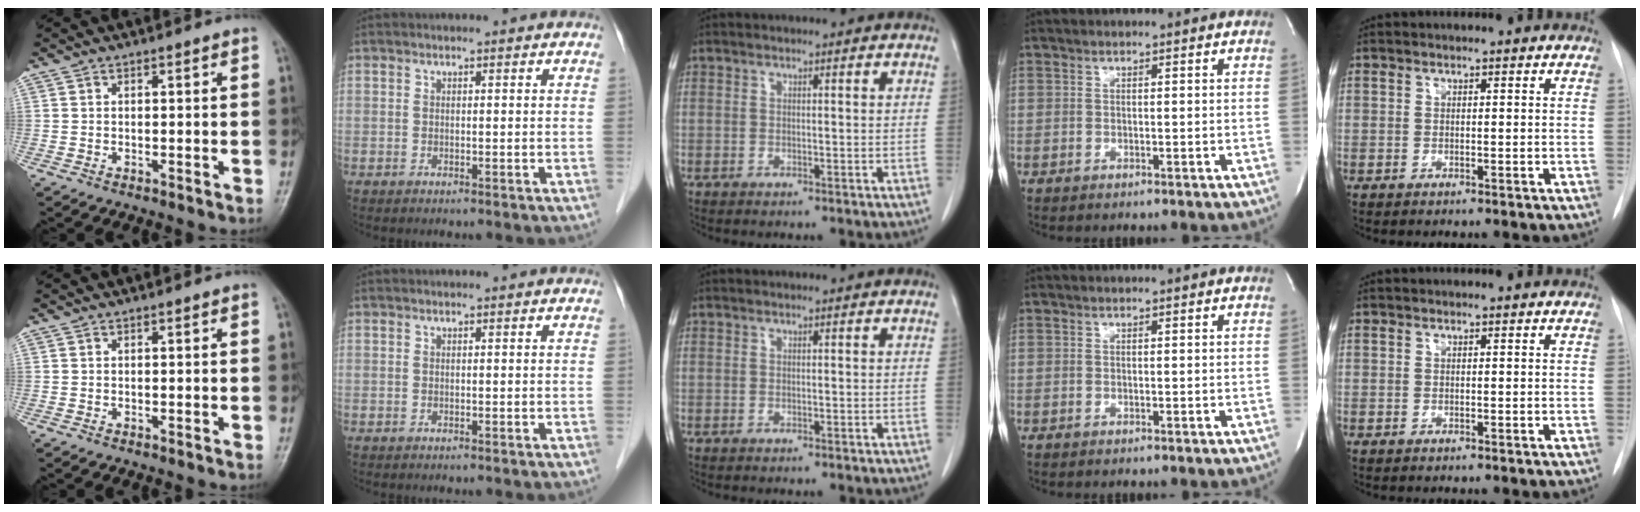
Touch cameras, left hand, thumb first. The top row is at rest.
{}